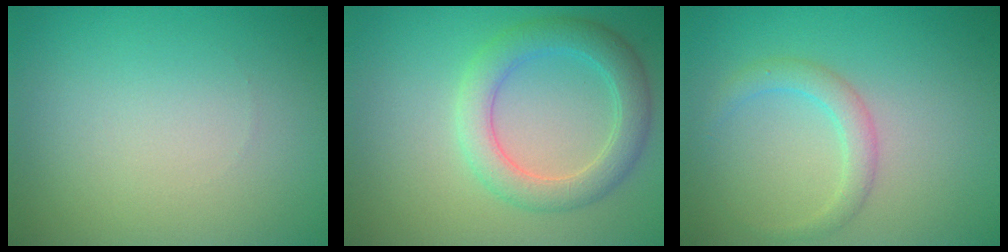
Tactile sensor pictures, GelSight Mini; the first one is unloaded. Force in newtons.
{"total": 4.2, "press": 4.2, "slide": 0.1}
{"total": 2.1, "press": 2.1, "slide": 0.0}